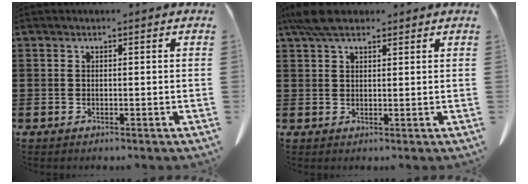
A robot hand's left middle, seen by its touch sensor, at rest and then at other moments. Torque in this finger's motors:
{"motor_torque": [0.82, 0.41, 0.28, 0.06]}